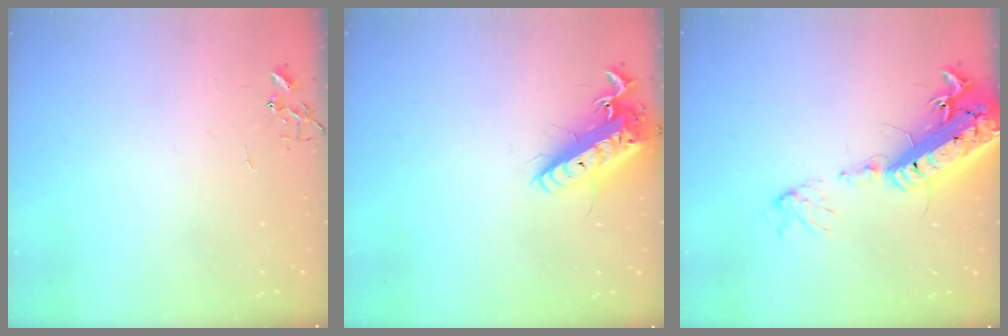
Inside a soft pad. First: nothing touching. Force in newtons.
{"total": 16.8, "press": 16.5, "slide": 3.2}
{"total": 23.7, "press": 23.2, "slide": 5.2}